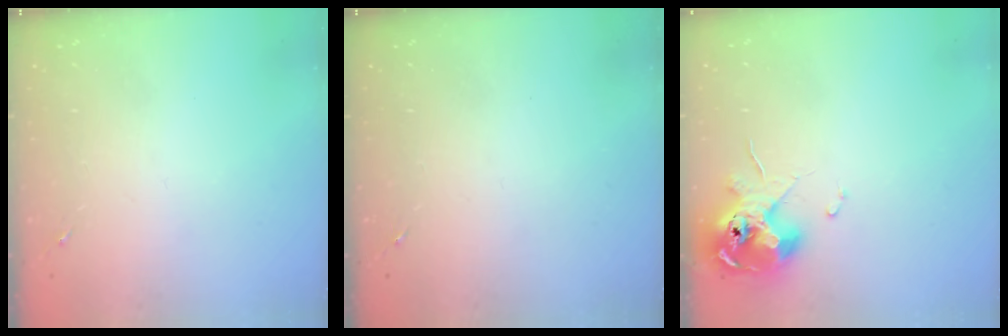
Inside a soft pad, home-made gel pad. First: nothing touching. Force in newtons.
{"total": 0.0}
{"total": 10.4, "press": 10.3, "slide": 1.4}